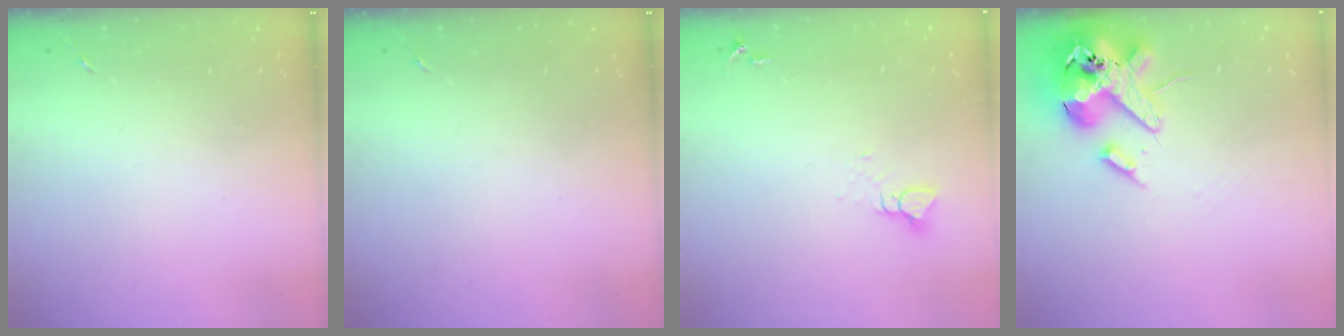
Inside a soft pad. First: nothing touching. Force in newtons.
{"total": 0.0}
{"total": 3.9, "press": 3.9, "slide": 0.4}
{"total": 17.7, "press": 17.4, "slide": 2.9}